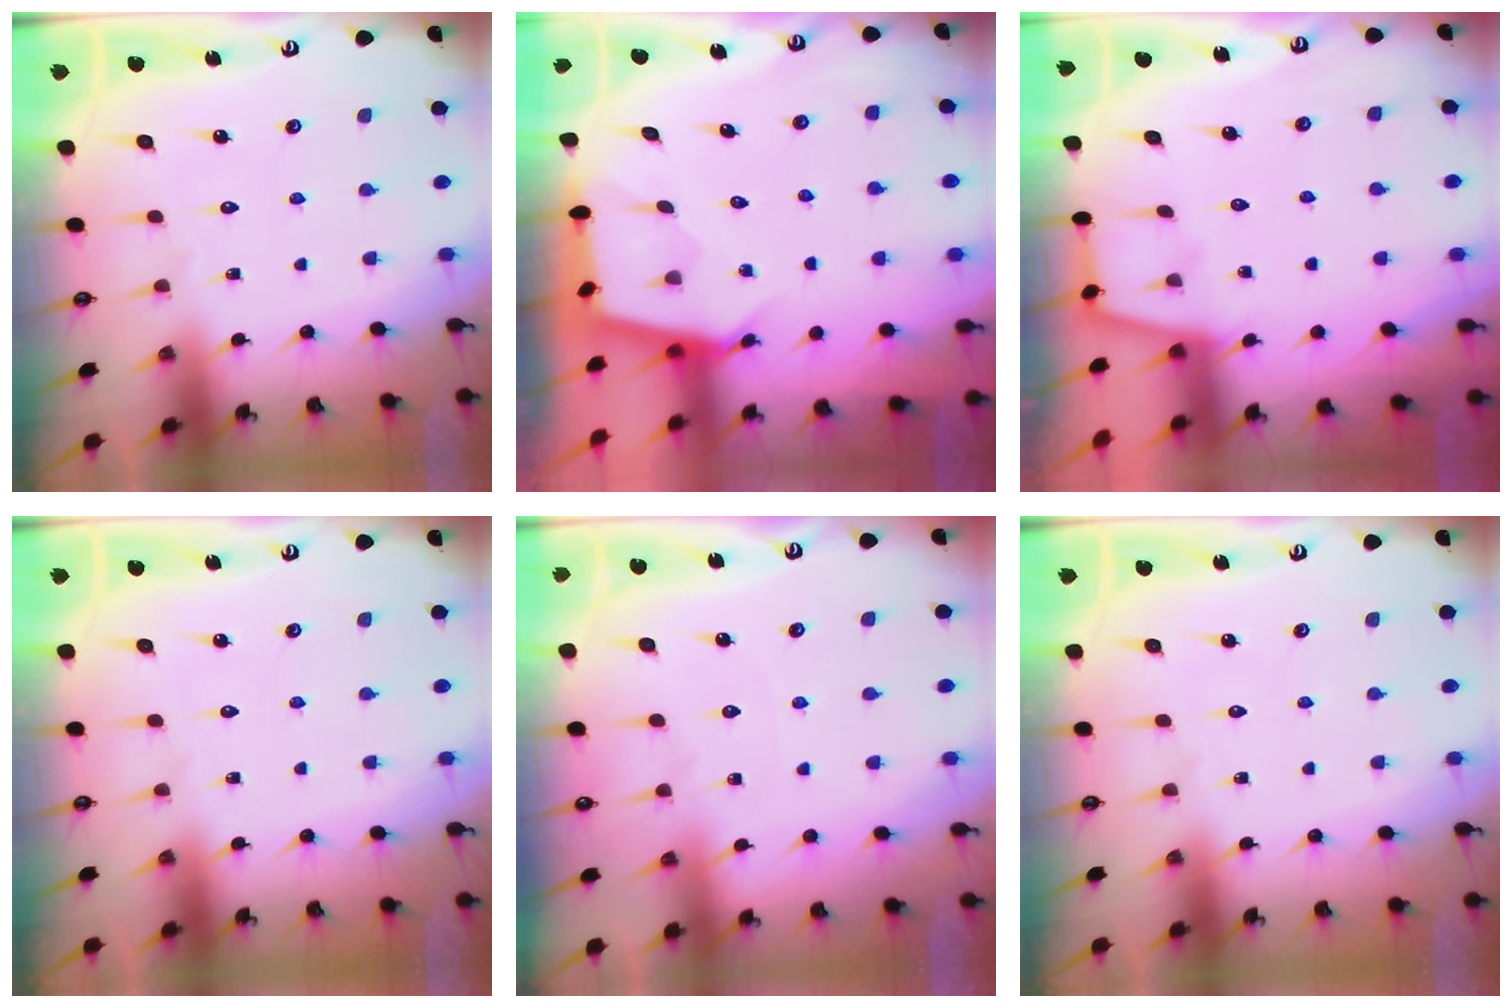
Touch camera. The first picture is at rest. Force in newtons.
{"total": 2.7, "press": 2.7, "slide": 0.3}
{"total": 2.1, "press": 2.1, "slide": 0.3}
{"total": 0.0}
{"total": 1.4, "press": 1.4, "slide": 0.3}
{"total": 0.0}